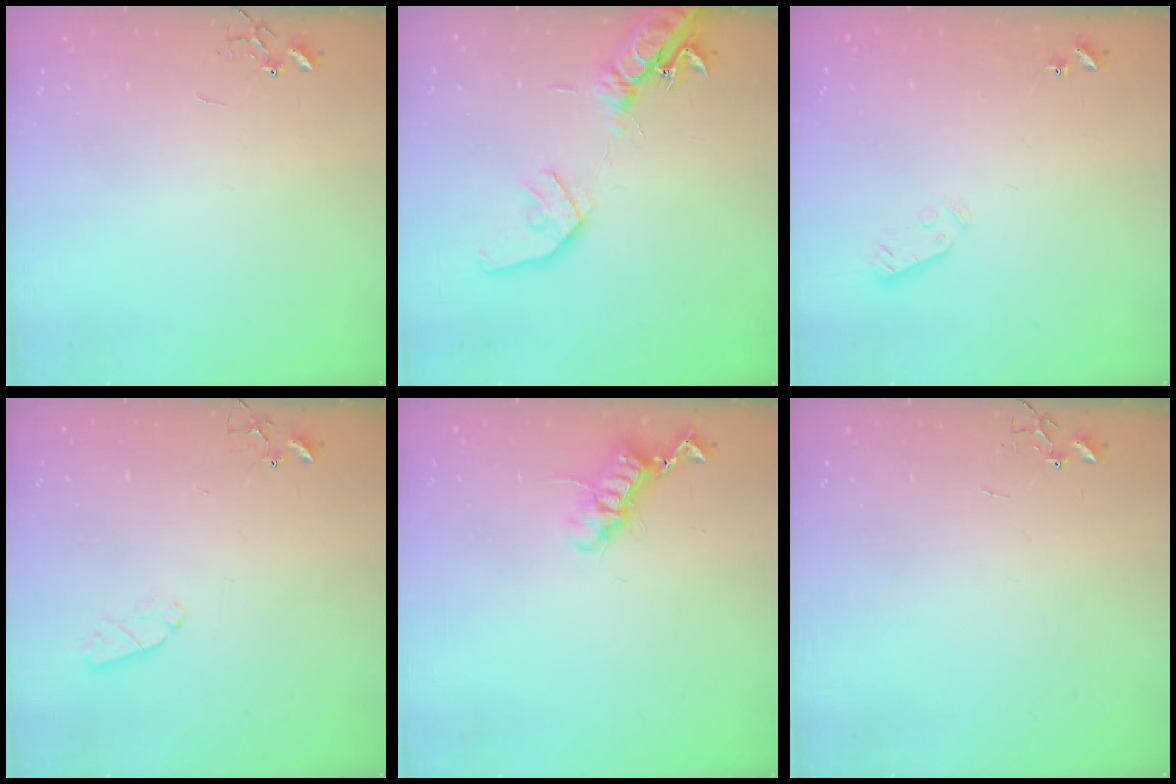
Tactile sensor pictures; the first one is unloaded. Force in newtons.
{"total": 16.5, "press": 16.2, "slide": 2.9}
{"total": 3.1, "press": 3.0, "slide": 0.9}
{"total": 5.2, "press": 5.2, "slide": 0.8}
{"total": 12.3, "press": 12.3, "slide": 0.6}
{"total": 0.0}